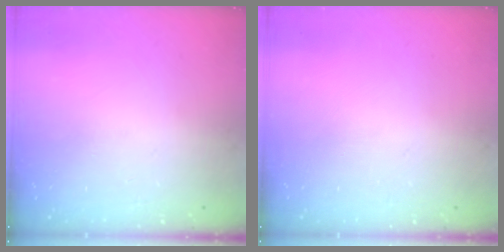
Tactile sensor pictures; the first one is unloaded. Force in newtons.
{"total": 0.0}